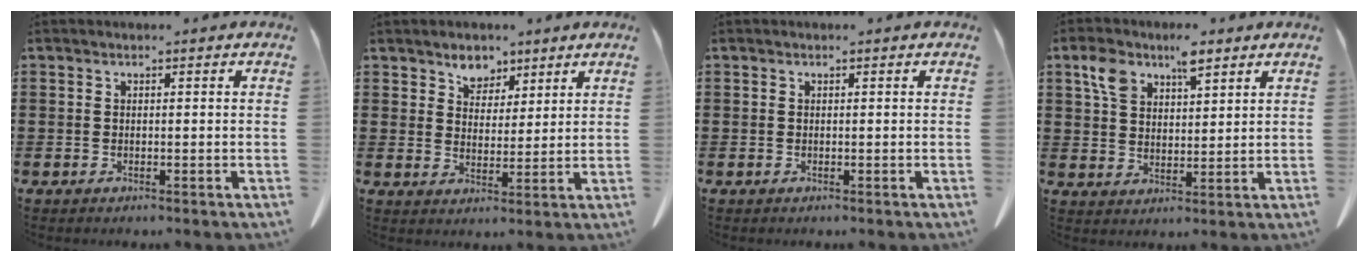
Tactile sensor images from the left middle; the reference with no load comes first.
{"total": 4.5, "force": [3.5, 2.8, 0.7], "torque": [-0.024, -0.002, 0.063]}
{"total": 0.0}
{"total": 6.9, "force": [4.4, 3.3, 4.2], "torque": [-0.089, 0.007, 0.079]}